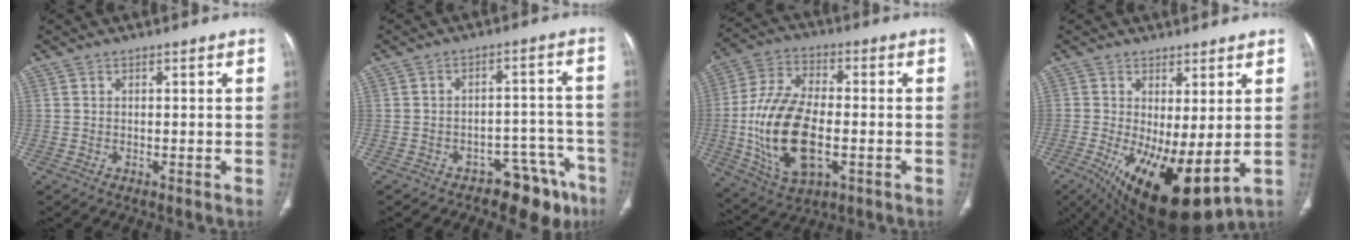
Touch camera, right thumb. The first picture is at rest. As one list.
[{"total": 9.1, "force": [-6.7, 5.0, 3.6], "torque": [-0.006, 0.085, -0.091]}, {"total": 18.8, "force": [-3.0, 10.0, 15.7], "torque": [-0.307, 0.009, -0.046]}, {"total": 14.8, "force": [-1.9, 5.7, 13.5], "torque": [-0.243, -0.026, -0.007]}]